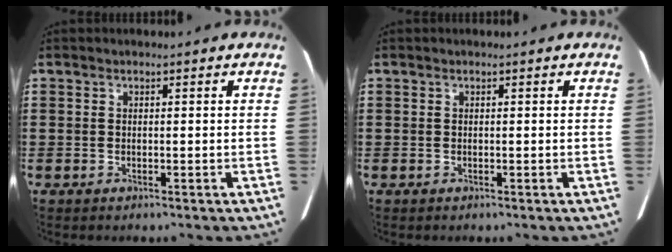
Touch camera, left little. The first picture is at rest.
{"total": 0.0}